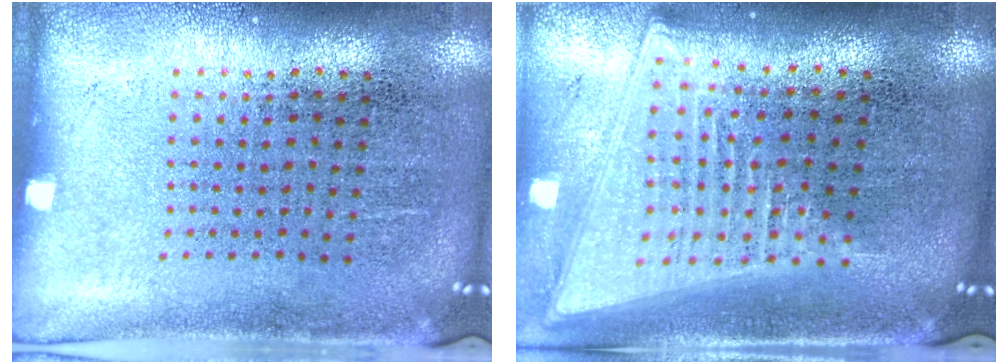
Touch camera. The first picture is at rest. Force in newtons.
{"total": 2.0, "press": 1.7, "slide": 1.2}